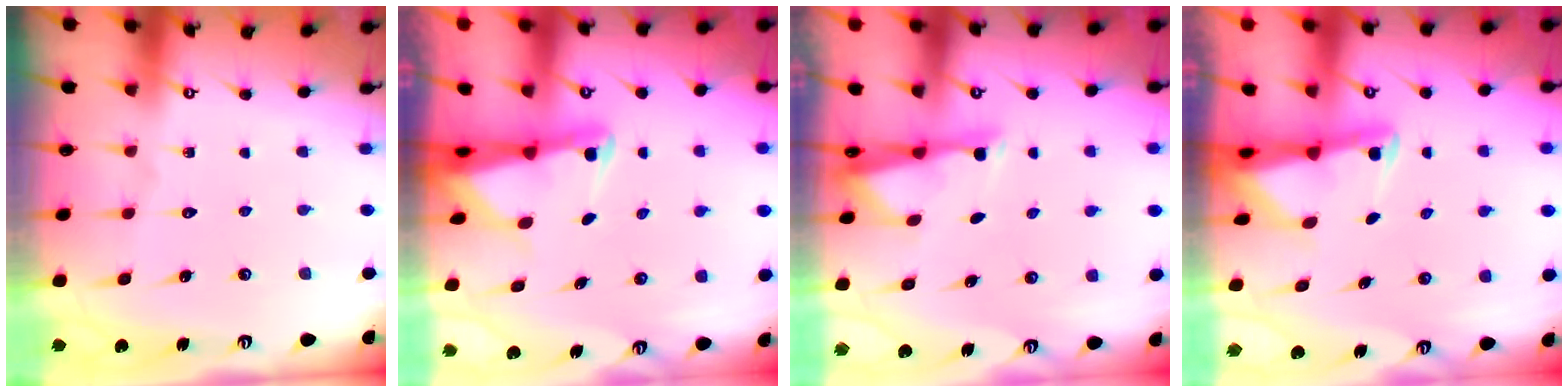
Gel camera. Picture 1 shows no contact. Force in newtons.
{"total": 2.6, "press": 2.6, "slide": 0.5}
{"total": 2.9, "press": 2.9, "slide": 0.5}
{"total": 2.3, "press": 2.3, "slide": 0.5}